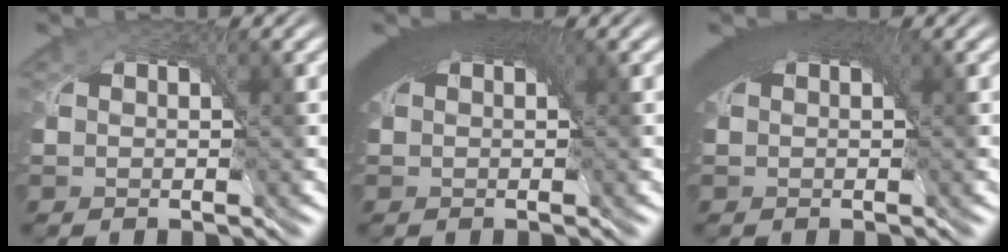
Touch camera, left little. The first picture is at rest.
{"total": 8.6, "force": [3.2, 4.1, 6.8], "torque": [-0.104, 0.021, 0.034]}
{"total": 7.1, "force": [2.9, 3.4, 5.6], "torque": [-0.086, 0.018, 0.032]}